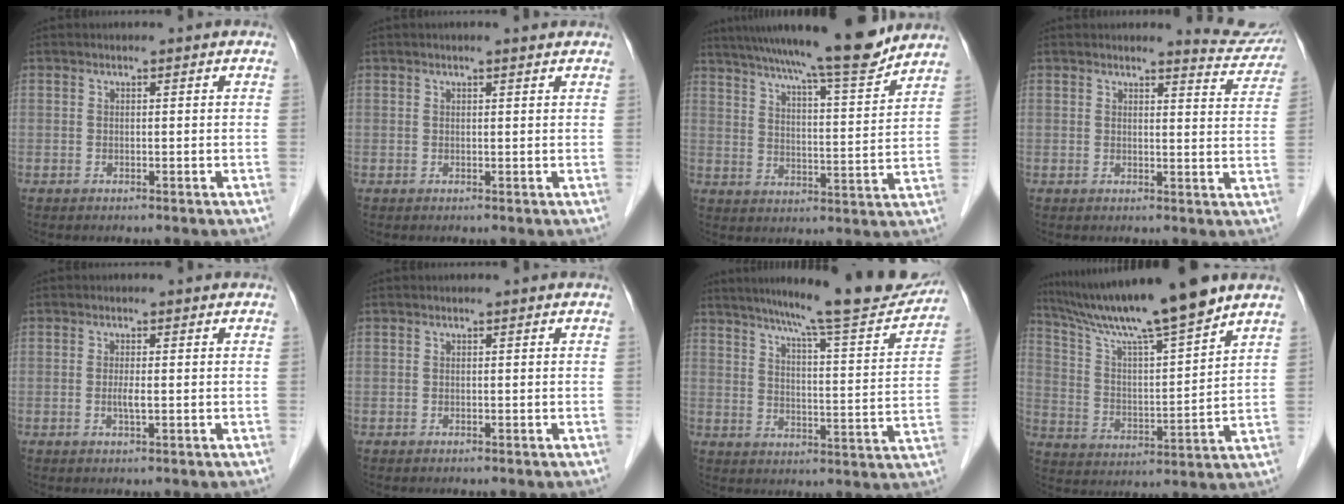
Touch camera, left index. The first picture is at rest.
{"total": 1.6, "force": [1.3, 0.1, 1.0], "torque": [-0.015, 0.008, 0.018]}
{"total": 17.2, "force": [14.8, 0.1, 8.7], "torque": [-0.133, -0.003, 0.216]}
{"total": 5.5, "force": [5.5, 0.6, 0.1], "torque": [0.005, -0.036, 0.041]}
{"total": 1.6, "force": [-0.3, 0.1, 1.6], "torque": [-0.033, -0.005, -0.005]}
{"total": 0.0}
{"total": 19.4, "force": [17.3, 0.6, 8.7], "torque": [-0.129, -0.035, 0.230]}
{"total": 16.6, "force": [13.7, -0.6, 9.2], "torque": [-0.162, 0.002, 0.236]}